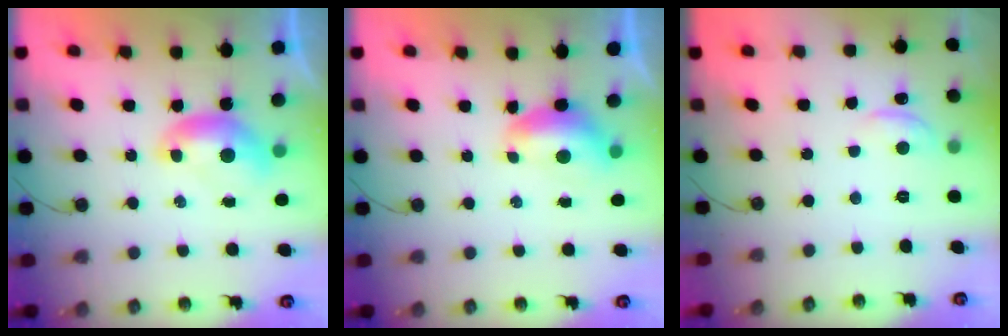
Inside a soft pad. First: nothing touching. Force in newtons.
{"total": 0.0}
{"total": 1.6, "press": 1.3, "slide": 0.8}